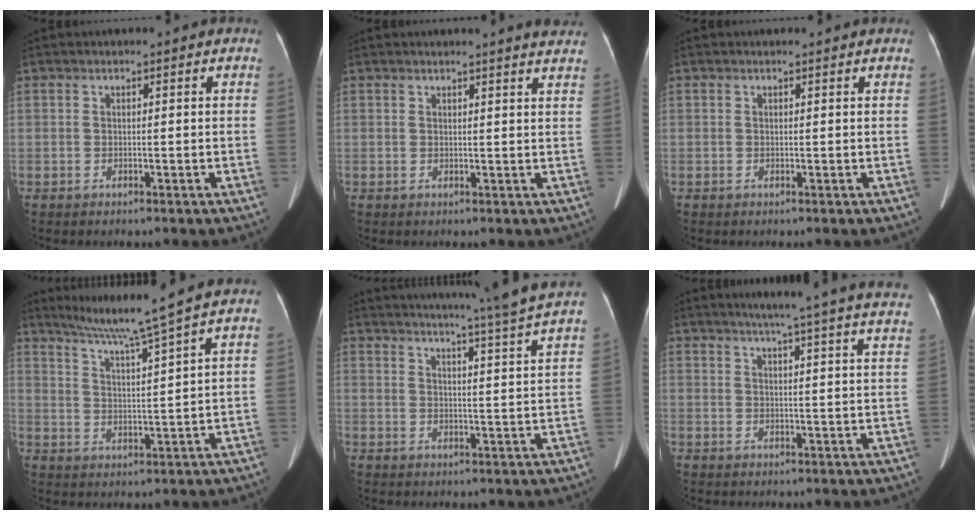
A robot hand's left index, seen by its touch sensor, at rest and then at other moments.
{"total": 6.4, "force": [6.1, -0.4, 2.2], "torque": [-0.024, -0.008, 0.042]}
{"total": 1.1, "force": [1.1, 0.0, 0.2], "torque": [-0.009, 0.007, 0.013]}
{"total": 9.4, "force": [7.9, -2.7, 4.4], "torque": [-0.076, -0.013, 0.131]}
{"total": 16.4, "force": [14.6, -2.6, 7.0], "torque": [-0.116, -0.049, 0.177]}
{"total": 22.9, "force": [20.4, -0.5, 10.4], "torque": [-0.151, -0.045, 0.235]}